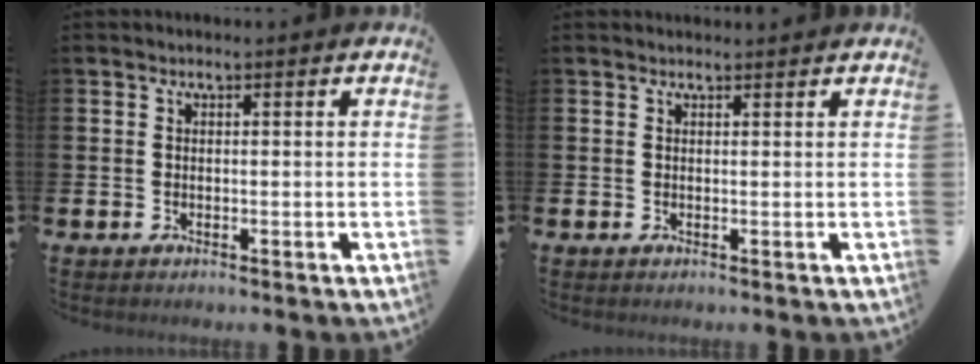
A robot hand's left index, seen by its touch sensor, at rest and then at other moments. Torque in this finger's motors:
{"motor_torque": [0.18, -0.28, 0.03, 0.01]}